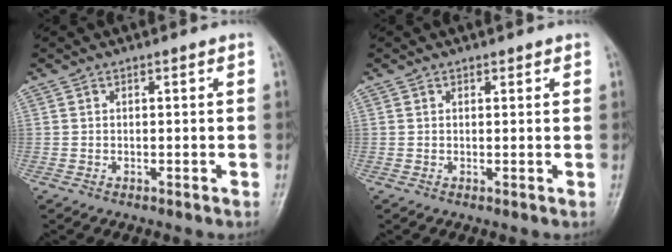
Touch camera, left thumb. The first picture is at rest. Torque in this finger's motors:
{"motor_torque": [-0.14, -0.07, -0.08, -0.14, -0.03]}